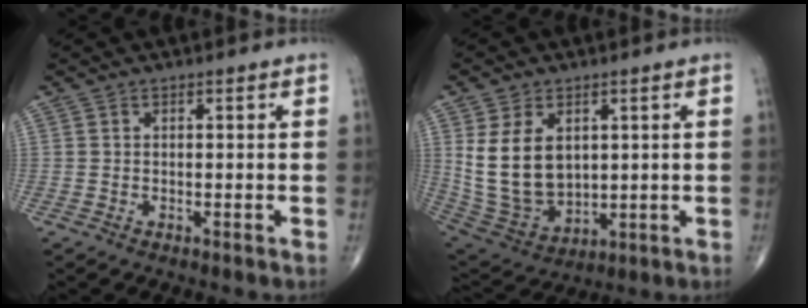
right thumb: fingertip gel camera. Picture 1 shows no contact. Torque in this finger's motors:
{"motor_torque": [-0.18, 1.77, 1.01, 0.94, 0.13]}